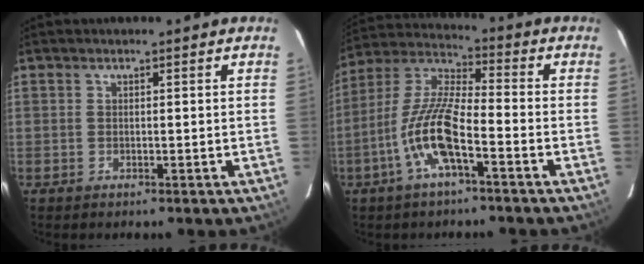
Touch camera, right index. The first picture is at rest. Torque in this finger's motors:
{"motor_torque": [1.51, -0.64, 0.99, 0.18]}